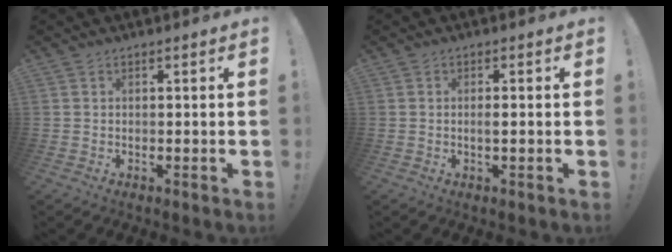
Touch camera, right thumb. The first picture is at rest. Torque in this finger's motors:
{"motor_torque": [-0.17, 0.05, -0.01, 0.18, 0.06]}